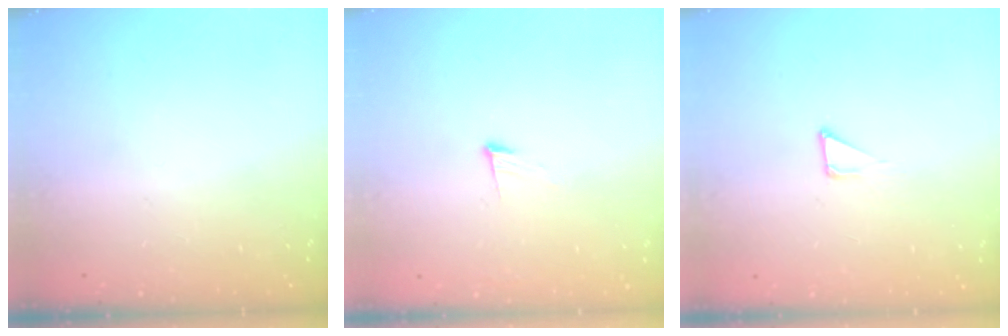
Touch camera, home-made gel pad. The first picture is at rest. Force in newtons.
{"total": 8.9, "press": 8.8, "slide": 1.6}
{"total": 2.7, "press": 2.7, "slide": 0.3}